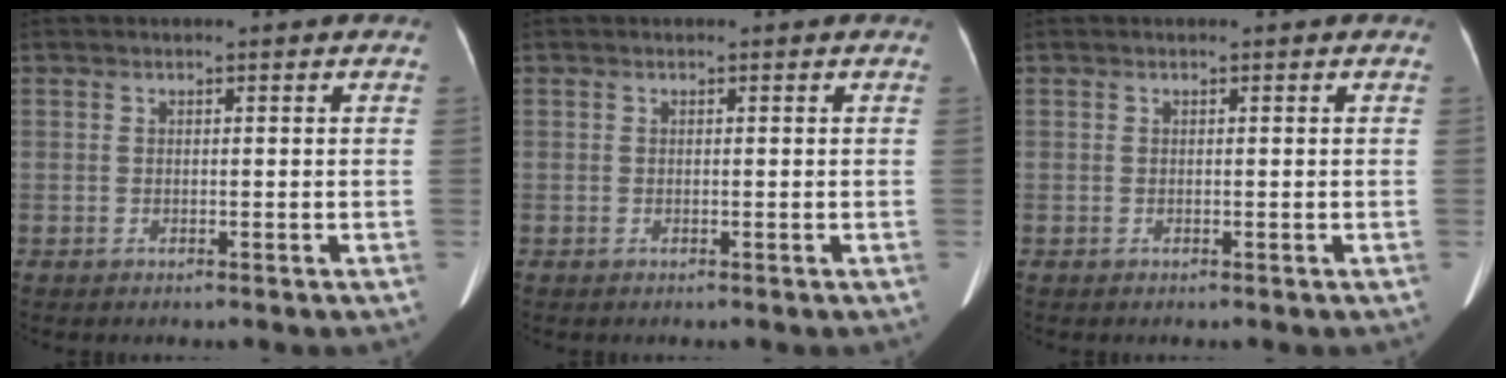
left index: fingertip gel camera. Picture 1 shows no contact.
{"total": 0.0}
{"total": 0.0}